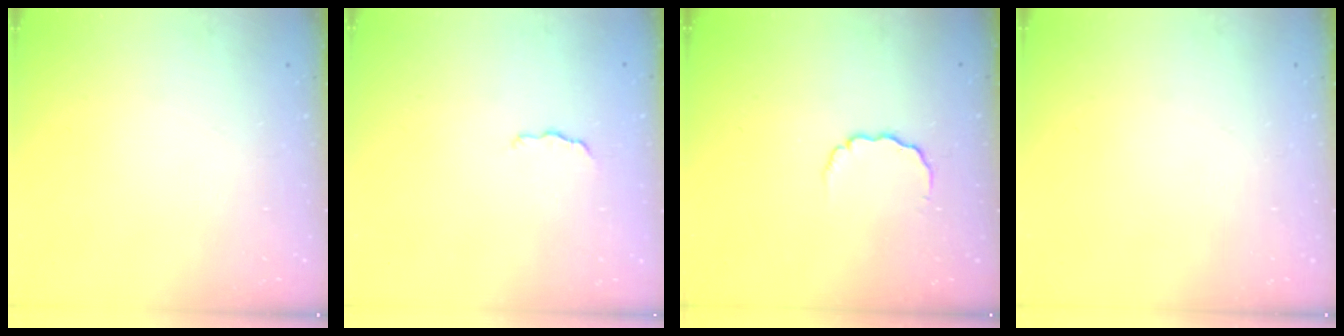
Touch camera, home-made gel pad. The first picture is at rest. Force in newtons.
{"total": 4.0, "press": 3.9, "slide": 0.9}
{"total": 3.0, "press": 2.9, "slide": 0.7}
{"total": 0.0}